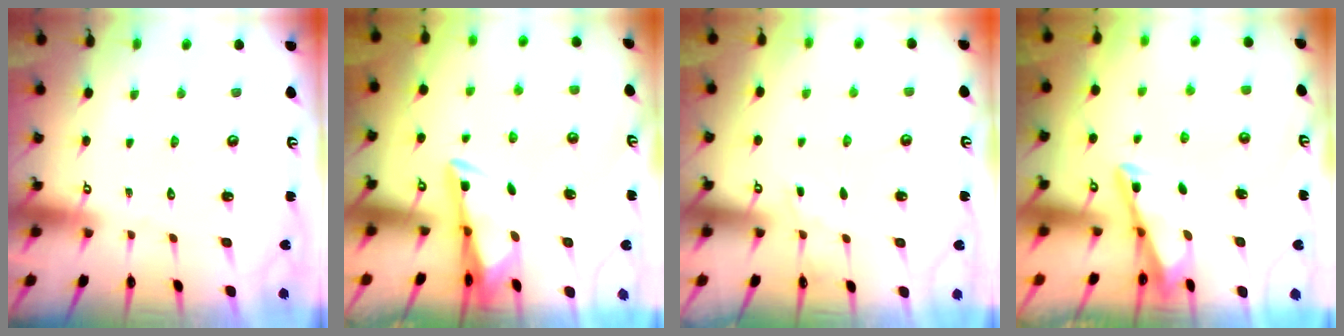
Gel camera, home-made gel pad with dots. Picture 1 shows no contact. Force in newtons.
{"total": 3.0, "press": 2.9, "slide": 0.9}
{"total": 2.7, "press": 2.6, "slide": 0.4}
{"total": 3.4, "press": 3.4, "slide": 0.3}